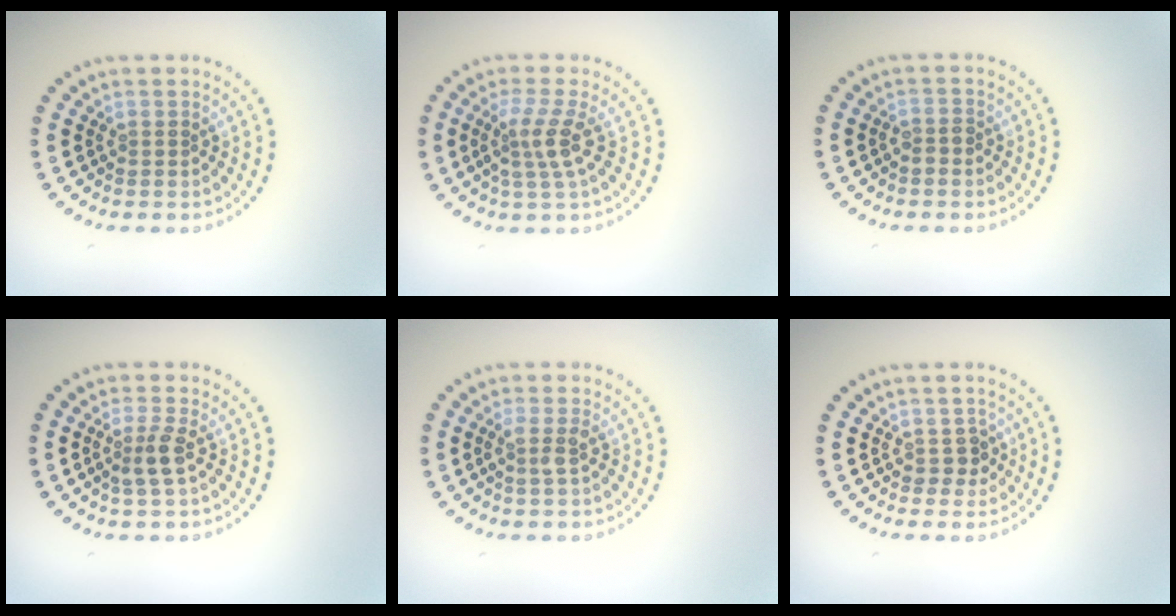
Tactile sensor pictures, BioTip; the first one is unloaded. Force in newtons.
{"total": 2.9, "press": 2.2, "slide": 1.9}
{"total": 0.9, "press": 0.8, "slide": 0.4}
{"total": 2.2, "press": 1.9, "slide": 1.2}
{"total": 1.5, "press": 1.3, "slide": 0.7}
{"total": 1.4, "press": 1.3, "slide": 0.7}